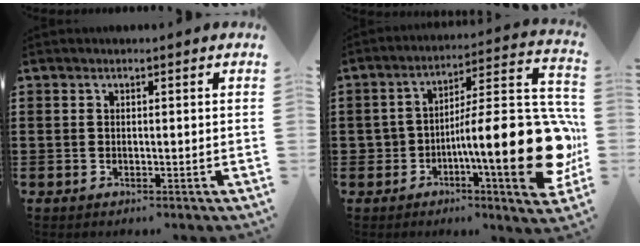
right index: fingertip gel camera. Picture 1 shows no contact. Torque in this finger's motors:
{"motor_torque": [2.14, 0.00, 1.05, 0.21]}